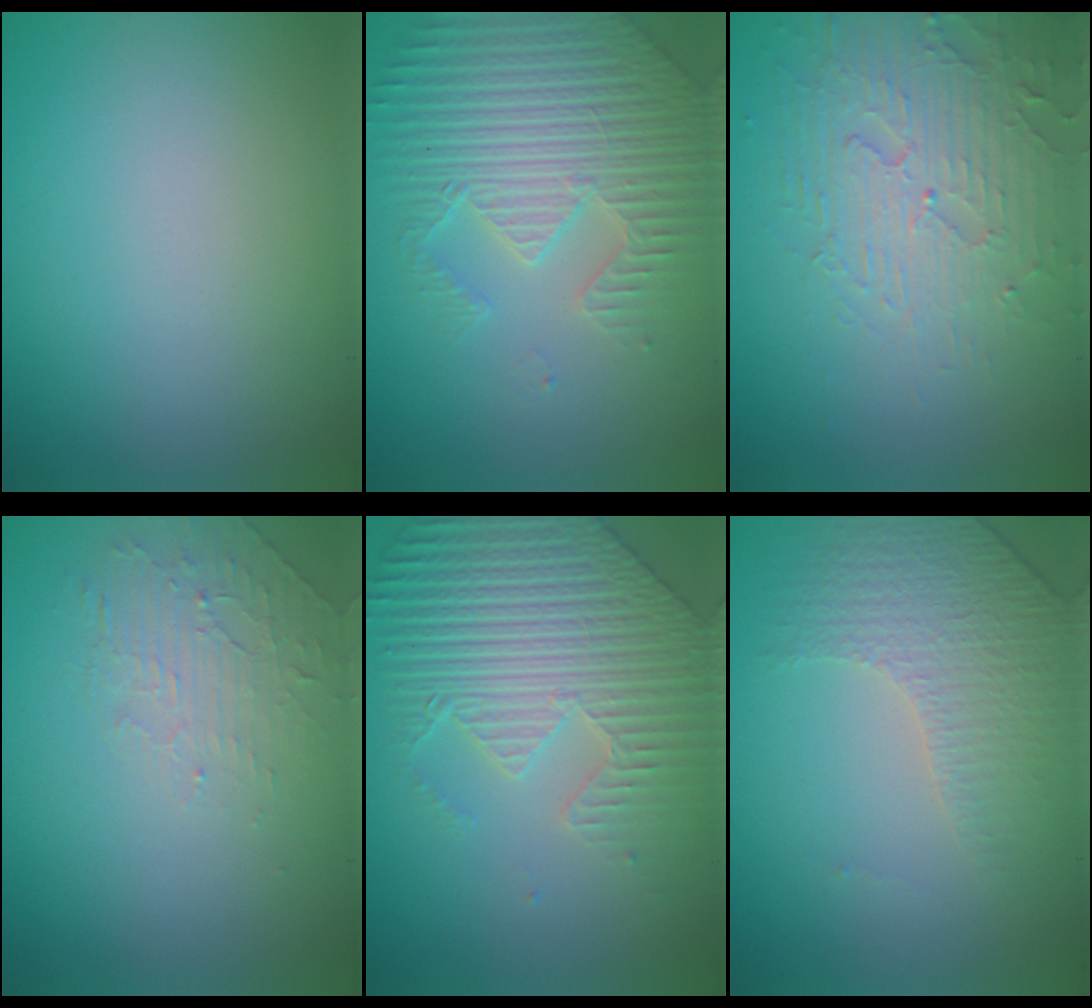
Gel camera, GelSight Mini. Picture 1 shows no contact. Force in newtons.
{"total": 5.0, "press": 4.8, "slide": 1.4}
{"total": 4.1, "press": 4.1, "slide": 0.4}
{"total": 2.0, "press": 0.9, "slide": 1.8}
{"total": 6.6, "press": 5.7, "slide": 3.2}
{"total": 4.6, "press": 3.0, "slide": 3.5}